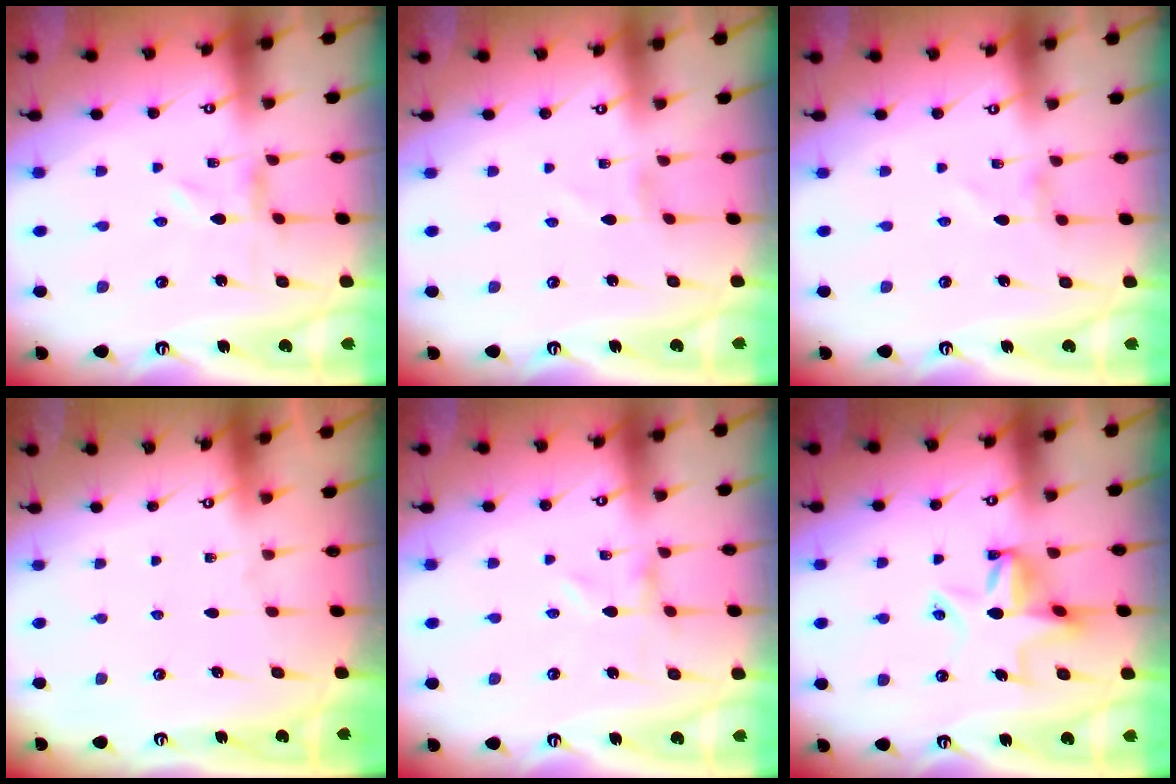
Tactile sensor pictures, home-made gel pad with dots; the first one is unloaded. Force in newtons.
{"total": 1.2, "press": 1.2, "slide": 0.1}
{"total": 0.0}
{"total": 0.0}
{"total": 0.0}
{"total": 11.5, "press": 11.5, "slide": 0.5}